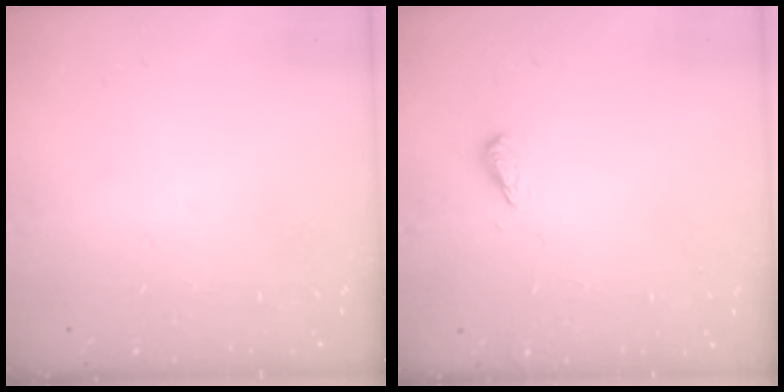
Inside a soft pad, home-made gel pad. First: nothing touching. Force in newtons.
{"total": 2.7, "press": 2.6, "slide": 0.4}